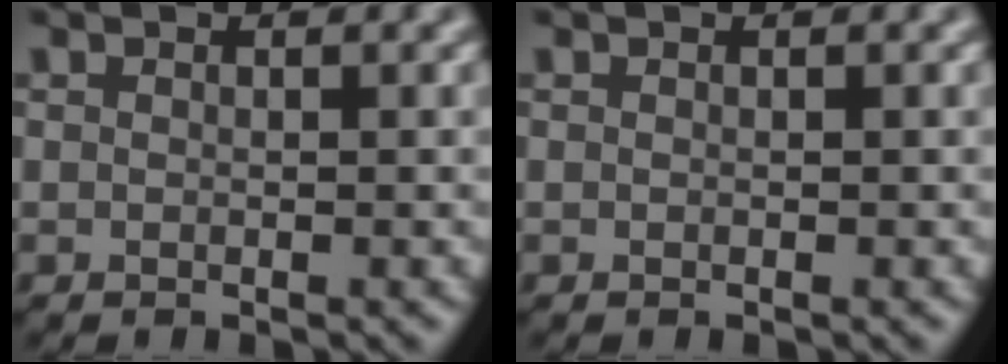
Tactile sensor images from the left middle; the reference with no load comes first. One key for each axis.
{"total": 0.0}